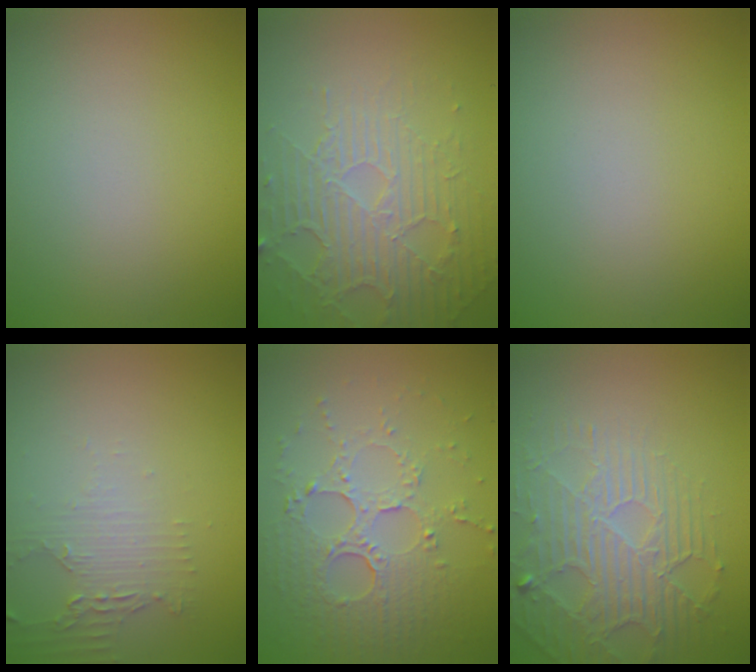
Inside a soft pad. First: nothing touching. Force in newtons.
{"total": 5.7, "press": 3.4, "slide": 4.6}
{"total": 0.0}
{"total": 2.0, "press": 1.6, "slide": 1.1}
{"total": 5.5, "press": 3.7, "slide": 4.1}
{"total": 4.1, "press": 3.8, "slide": 1.6}